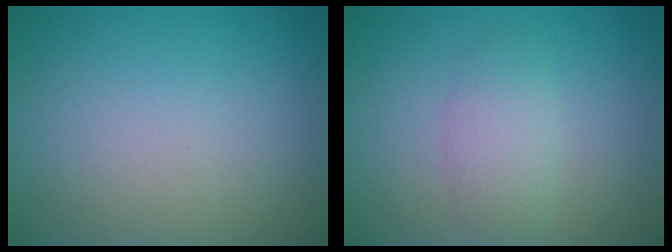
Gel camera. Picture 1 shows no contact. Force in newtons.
{"total": 2.4, "press": 2.4, "slide": 0.1}